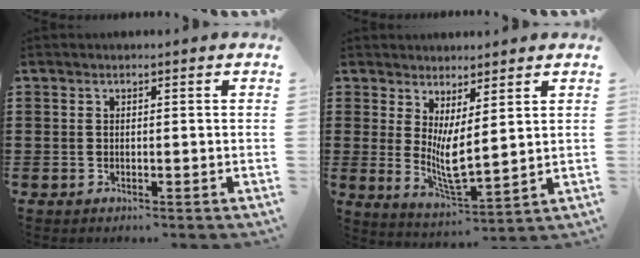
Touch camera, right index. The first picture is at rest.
{"total": 5.2, "force": [1.6, 1.3, 4.8], "torque": [-0.093, -0.018, 0.029]}